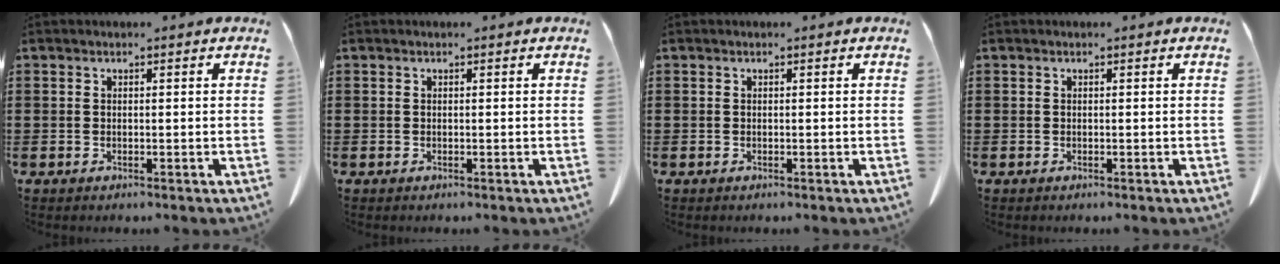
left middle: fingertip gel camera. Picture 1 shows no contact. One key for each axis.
{"total": 0.0}
{"total": 0.0}
{"total": 0.0}